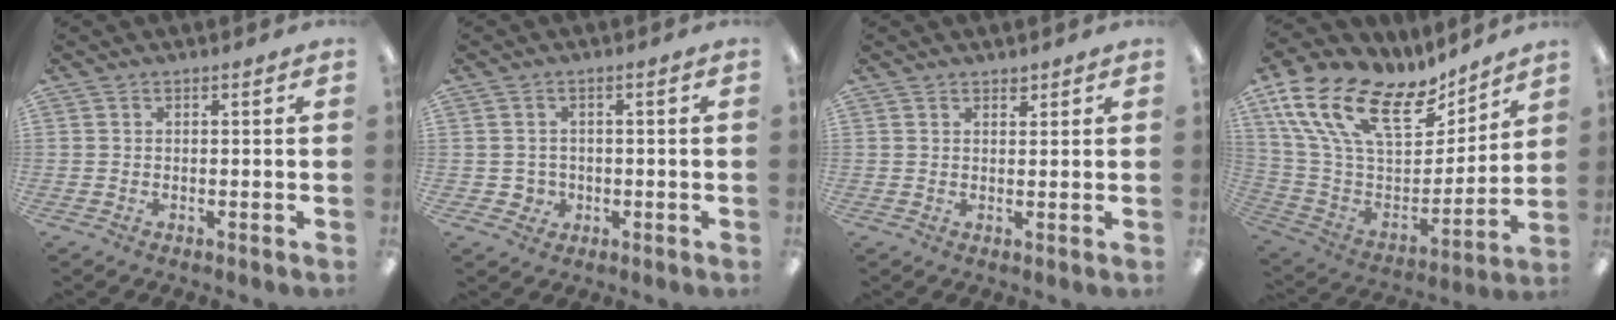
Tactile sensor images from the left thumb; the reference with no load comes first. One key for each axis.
{"total": 2.8, "fx": -0.3, "fy": 2.8, "fz": 0.5, "tx": -0.005, "ty": 0.000, "tz": -0.008}
{"total": 1.5, "fx": 1.4, "fy": 0.7, "fz": 0.2, "tx": 0.003, "ty": -0.006, "tz": 0.025}
{"total": 21.6, "fx": 12.3, "fy": 11.4, "fz": 13.7, "tx": -0.275, "ty": -0.073, "tz": 0.221}